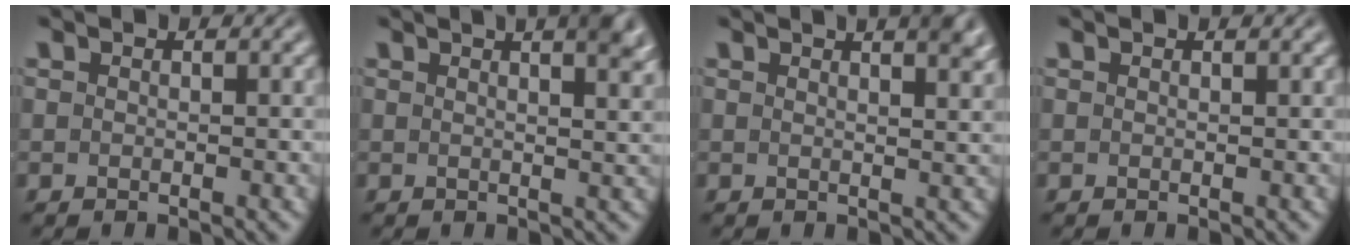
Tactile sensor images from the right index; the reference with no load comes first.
{"total": 6.6, "force": [3.3, 1.8, 5.4], "torque": [-0.050, 0.014, 0.046]}
{"total": 4.3, "force": [2.5, 0.5, 3.5], "torque": [-0.032, 0.004, 0.039]}
{"total": 0.0}